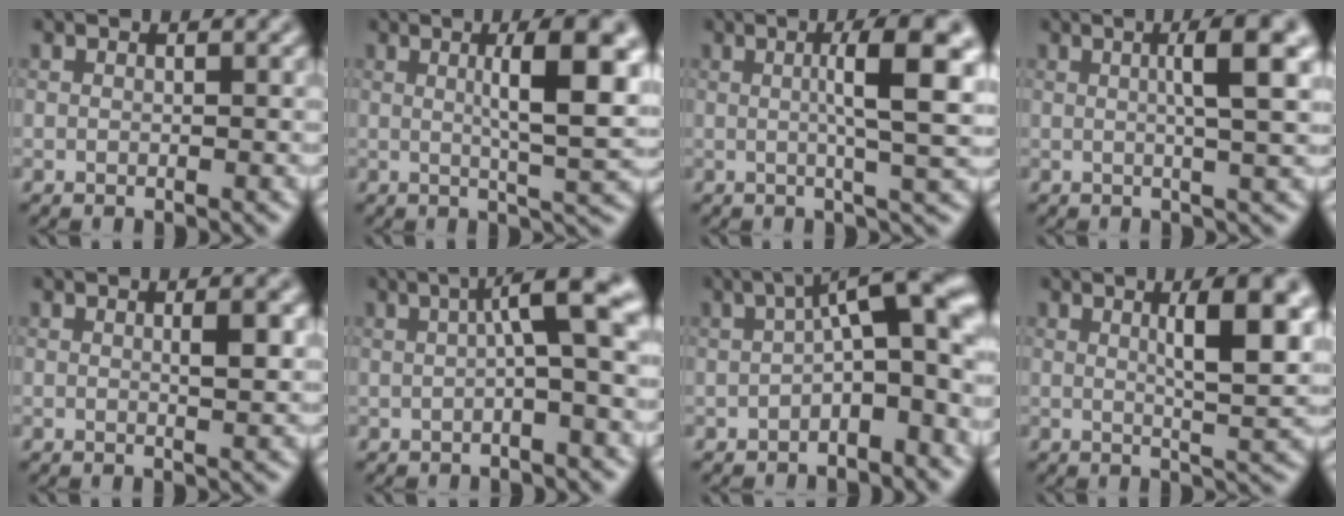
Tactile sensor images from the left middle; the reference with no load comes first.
{"total": 7.6, "force": [1.5, 1.6, 7.3], "torque": [-0.094, 0.006, 0.022]}
{"total": 6.6, "force": [1.0, 1.1, 6.4], "torque": [-0.088, 0.008, 0.012]}
{"total": 5.0, "force": [1.1, 0.7, 4.8], "torque": [-0.068, 0.012, 0.014]}
{"total": 2.1, "force": [0.4, 0.4, 2.0], "torque": [-0.027, 0.002, 0.004]}
{"total": 5.0, "force": [0.6, 0.8, 4.9], "torque": [-0.075, 0.020, 0.002]}
{"total": 6.8, "force": [-0.6, 2.3, 6.4], "torque": [-0.082, 0.023, -0.024]}
{"total": 6.8, "force": [1.7, 1.7, 6.4], "torque": [-0.078, 0.004, 0.026]}